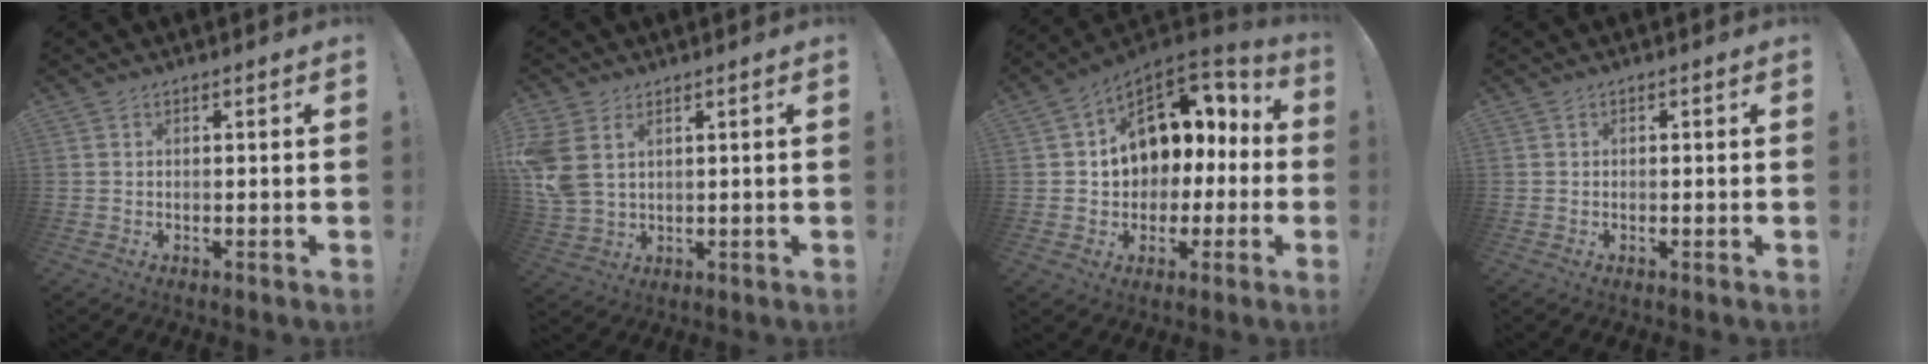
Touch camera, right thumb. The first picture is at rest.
{"total": 7.7, "force": [3.3, 5.1, 4.7], "torque": [-0.099, -0.015, 0.066]}
{"total": 12.0, "force": [4.4, 9.2, 6.3], "torque": [-0.091, -0.033, 0.088]}
{"total": 0.5, "force": [-0.3, 0.4, 0.2], "torque": [-0.009, 0.003, -0.004]}